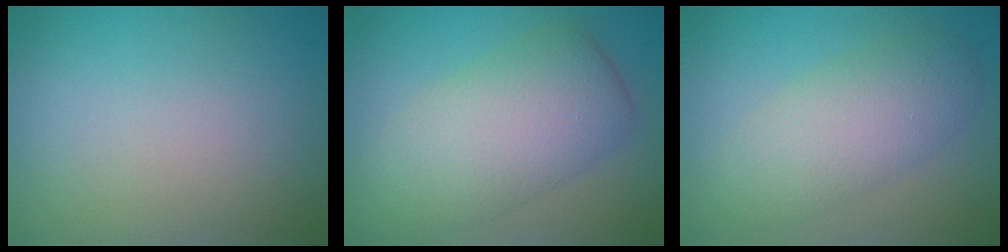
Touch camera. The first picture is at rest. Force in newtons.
{"total": 7.1, "press": 7.1, "slide": 0.3}
{"total": 4.7, "press": 4.7, "slide": 0.3}